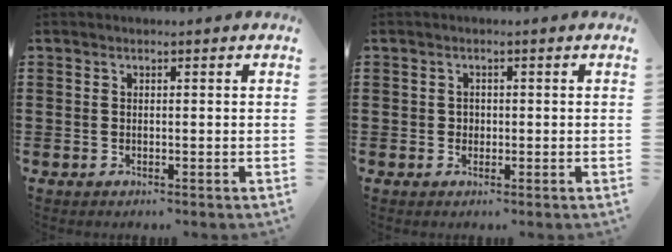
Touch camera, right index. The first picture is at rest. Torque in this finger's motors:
{"motor_torque": [0.14, 0.12, 0.06, 0.00]}